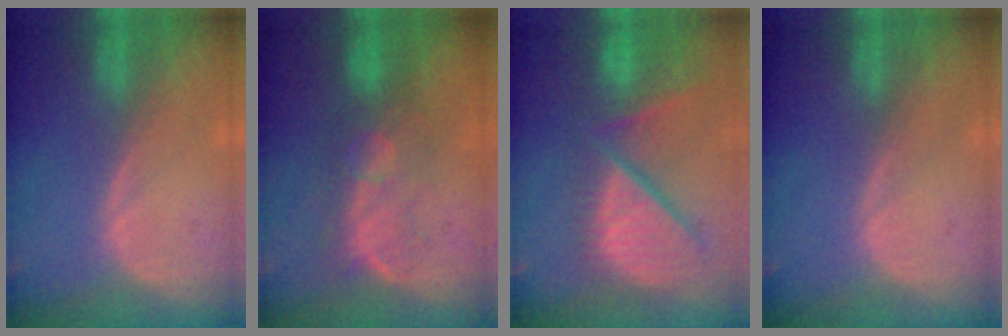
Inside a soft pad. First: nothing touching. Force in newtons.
{"total": 7.6, "press": 7.3, "slide": 2.1}
{"total": 12.8, "press": 10.8, "slide": 7.0}
{"total": 0.0}